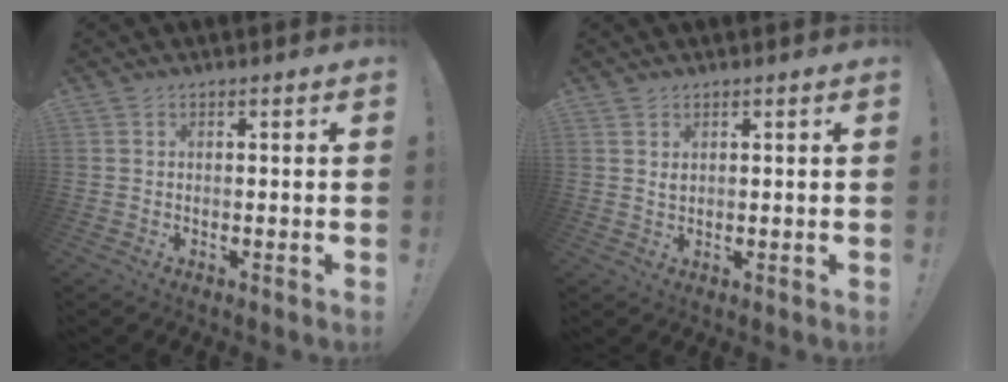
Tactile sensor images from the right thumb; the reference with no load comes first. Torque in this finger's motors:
{"motor_torque": [0.16, -0.07, -0.01, 0.27, 0.00]}